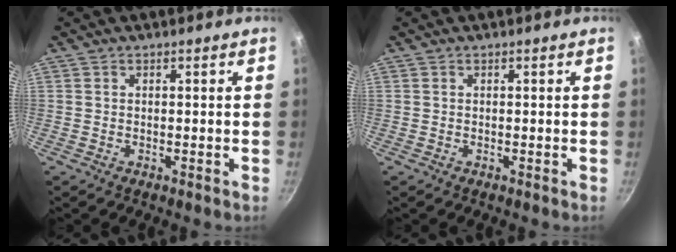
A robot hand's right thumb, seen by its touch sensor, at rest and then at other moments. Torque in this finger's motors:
{"motor_torque": [0.00, 0.00, 0.00, 0.00, 0.00]}